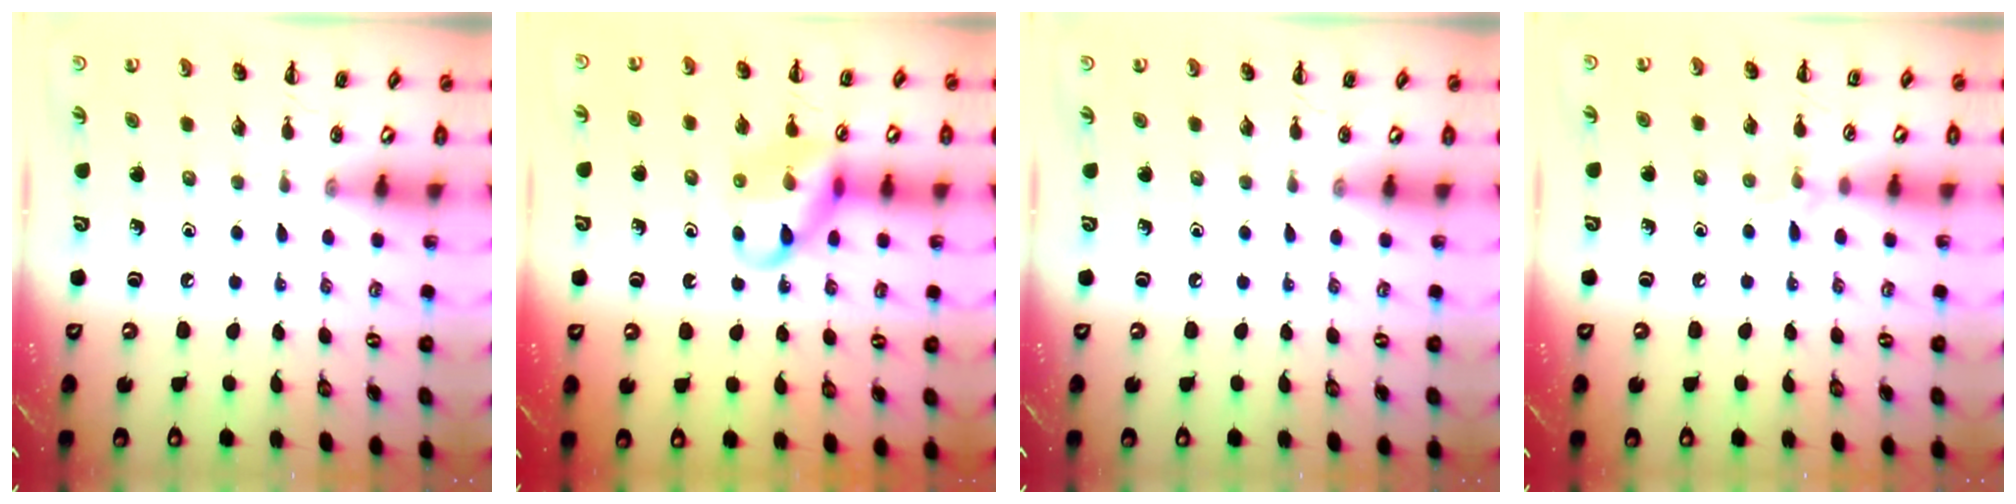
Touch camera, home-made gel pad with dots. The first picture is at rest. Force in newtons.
{"total": 11.5, "press": 11.4, "slide": 1.6}
{"total": 0.0}
{"total": 5.3, "press": 5.0, "slide": 1.7}